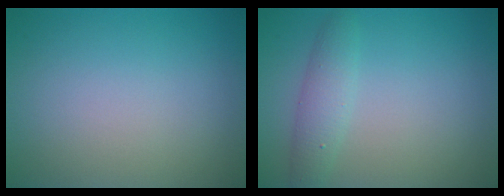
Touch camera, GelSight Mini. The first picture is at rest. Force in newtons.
{"total": 2.4, "press": 2.4, "slide": 0.1}